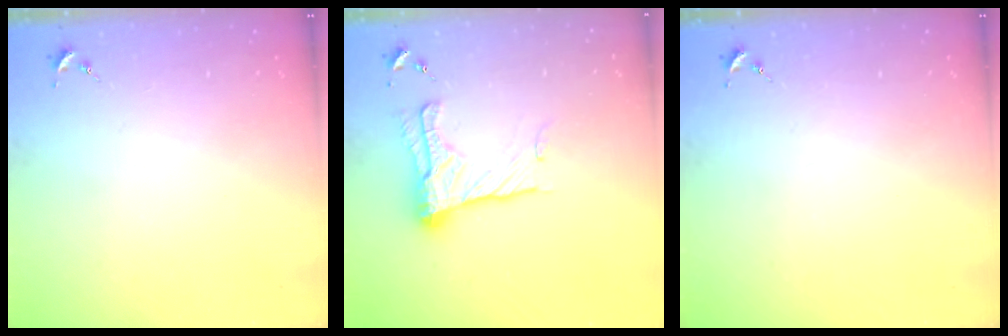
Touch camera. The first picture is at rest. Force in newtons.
{"total": 18.0, "press": 17.9, "slide": 1.3}
{"total": 0.0}